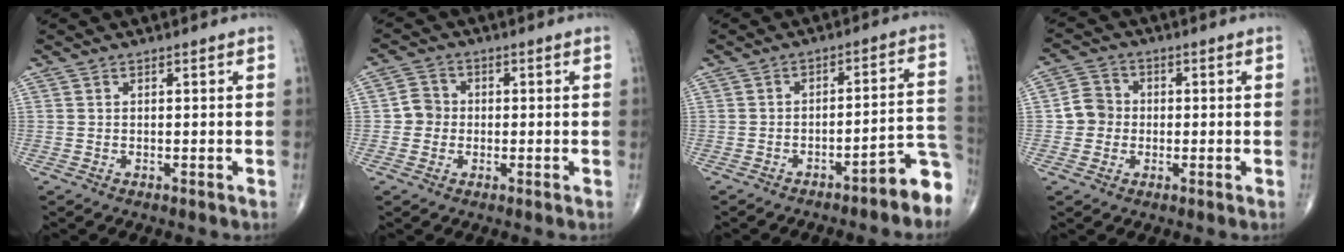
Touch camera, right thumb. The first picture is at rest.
{"total": 3.7, "force": [-0.5, 3.5, 1.2], "torque": [0.001, 0.008, -0.016]}
{"total": 8.6, "force": [-5.4, 1.6, 6.5], "torque": [-0.053, 0.068, -0.073]}
{"total": 5.1, "force": [-0.5, 4.8, 1.7], "torque": [-0.008, 0.012, -0.018]}